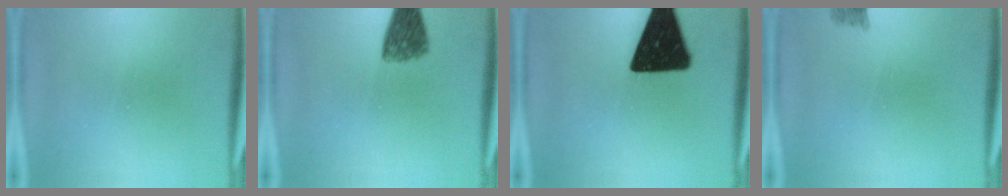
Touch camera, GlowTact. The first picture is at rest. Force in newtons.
{"total": 6.2}
{"total": 19.3}
{"total": 2.0}